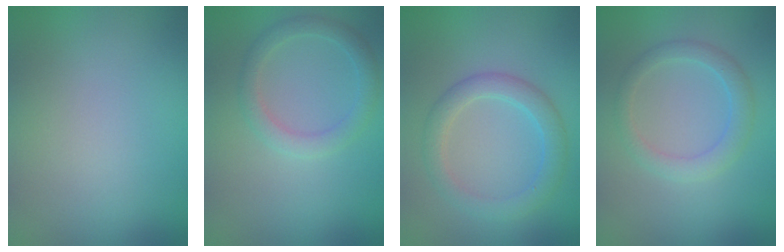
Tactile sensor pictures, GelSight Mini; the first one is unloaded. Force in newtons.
{"total": 2.3, "press": 2.3, "slide": 0.0}
{"total": 3.1, "press": 3.1, "slide": 0.1}
{"total": 2.3, "press": 2.3, "slide": 0.1}